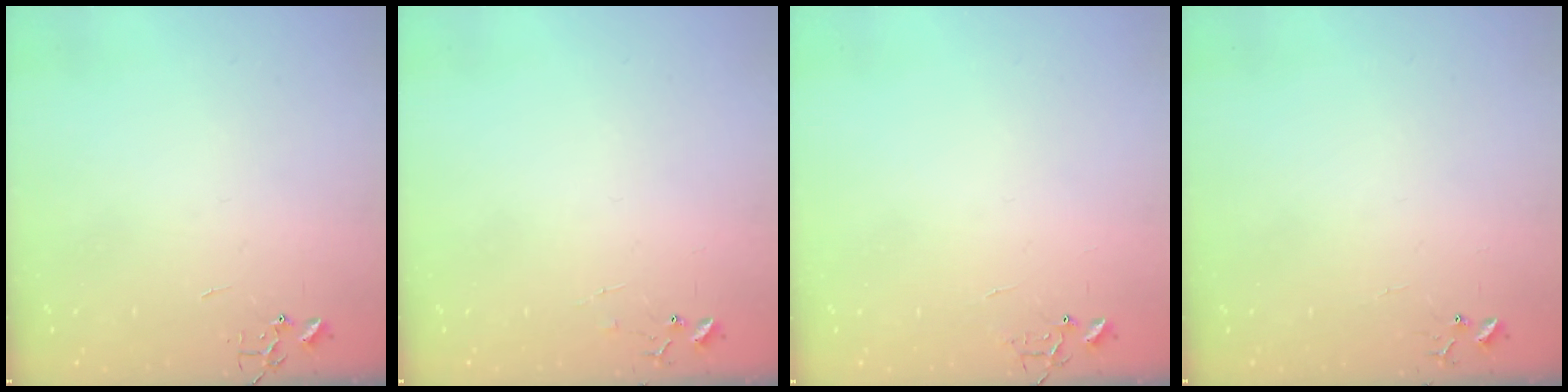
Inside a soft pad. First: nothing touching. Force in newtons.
{"total": 6.9, "press": 6.9, "slide": 0.4}
{"total": 6.4, "press": 6.4, "slide": 0.6}
{"total": 5.6, "press": 5.6, "slide": 0.4}